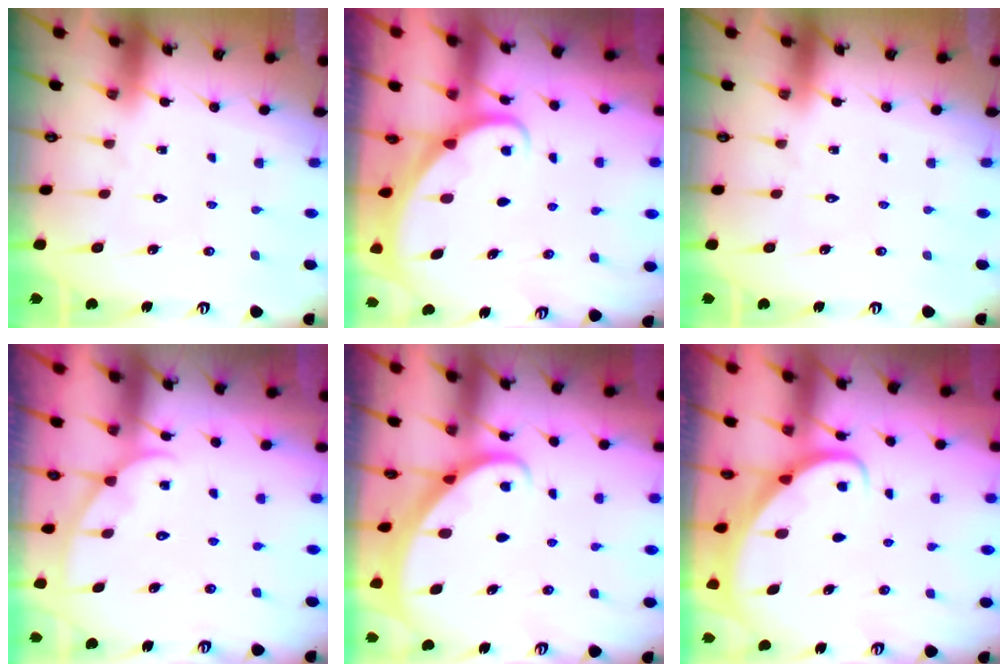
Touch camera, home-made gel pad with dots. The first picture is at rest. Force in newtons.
{"total": 1.7, "press": 1.7, "slide": 0.0}
{"total": 0.0}
{"total": 2.4, "press": 2.4, "slide": 0.3}
{"total": 1.8, "press": 1.8, "slide": 0.1}
{"total": 2.2, "press": 2.2, "slide": 0.1}